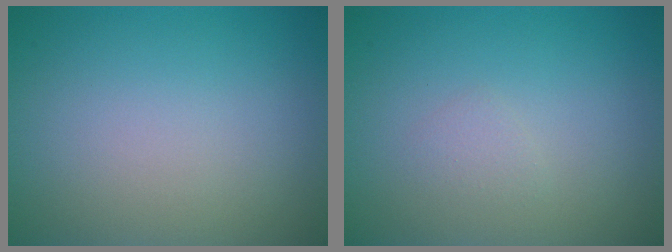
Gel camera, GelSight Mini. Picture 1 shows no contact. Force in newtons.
{"total": 0.8, "press": 0.8, "slide": 0.0}